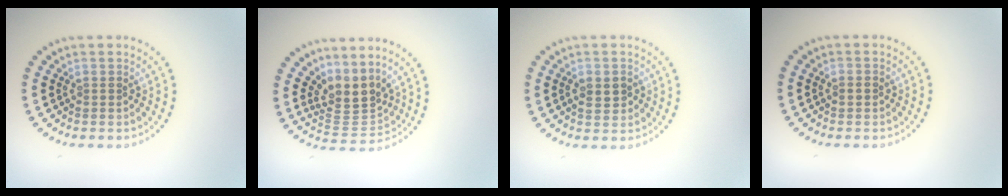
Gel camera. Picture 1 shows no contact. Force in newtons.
{"total": 3.5, "press": 2.6, "slide": 2.4}
{"total": 2.2, "press": 2.2, "slide": 0.1}
{"total": 1.1, "press": 1.1, "slide": 0.1}